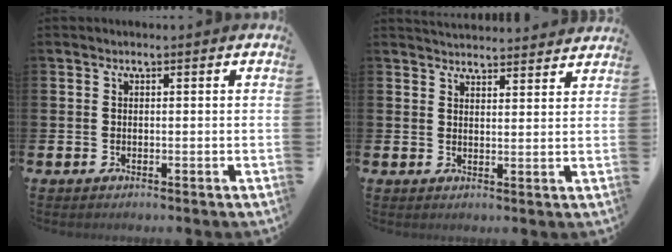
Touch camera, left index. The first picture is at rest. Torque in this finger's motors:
{"motor_torque": [0.85, -1.29, 0.07, 0.03]}